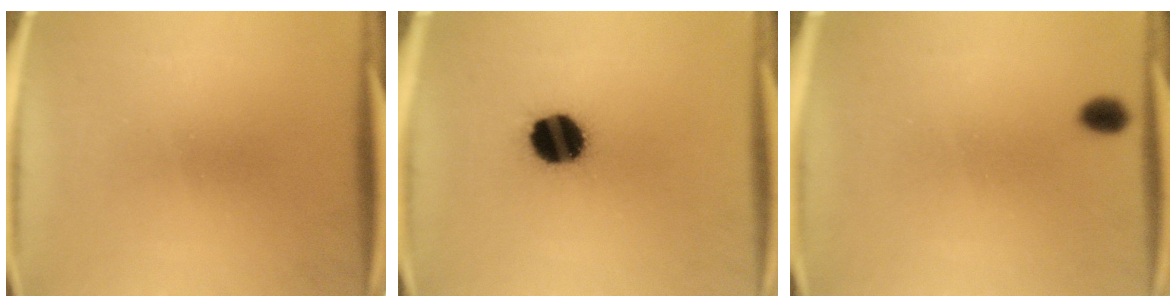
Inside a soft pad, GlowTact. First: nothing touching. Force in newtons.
{"total": 13.3}
{"total": 1.7}